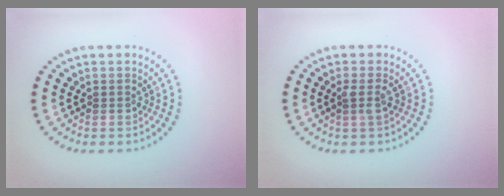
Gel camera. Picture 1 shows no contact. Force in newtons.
{"total": 1.2, "press": 1.1, "slide": 0.6}